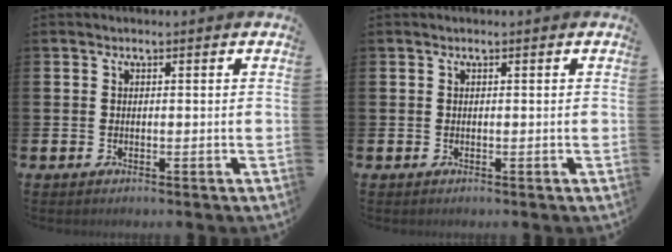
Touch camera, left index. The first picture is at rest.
{"total": 0.0}